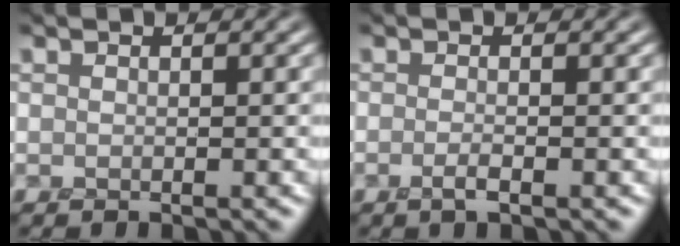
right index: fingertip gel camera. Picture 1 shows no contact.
{"total": 1.2, "force": [-0.8, 0.1, 0.8], "torque": [-0.014, -0.005, -0.020]}